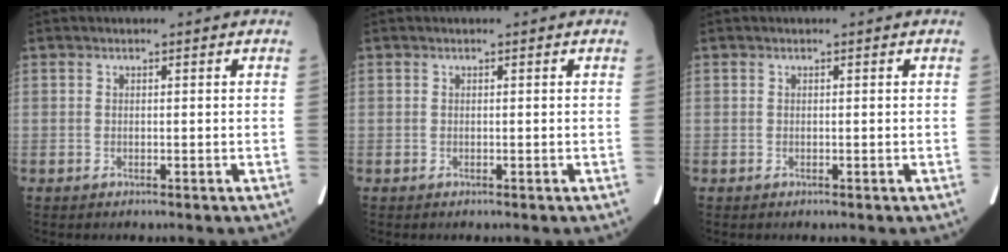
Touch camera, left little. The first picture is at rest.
{"total": 0.0}
{"total": 0.0}